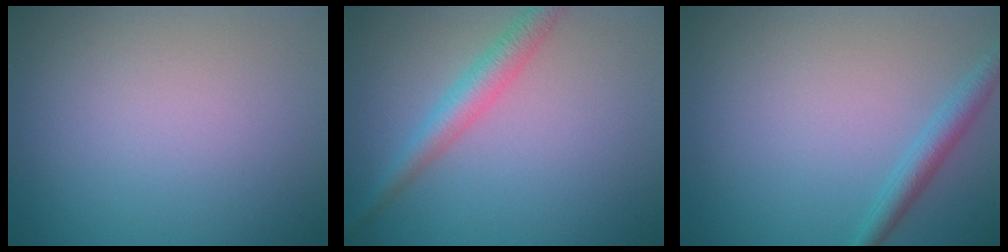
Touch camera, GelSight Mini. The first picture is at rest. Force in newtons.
{"total": 2.9, "press": 2.9, "slide": 0.1}
{"total": 2.2, "press": 2.2, "slide": 0.1}